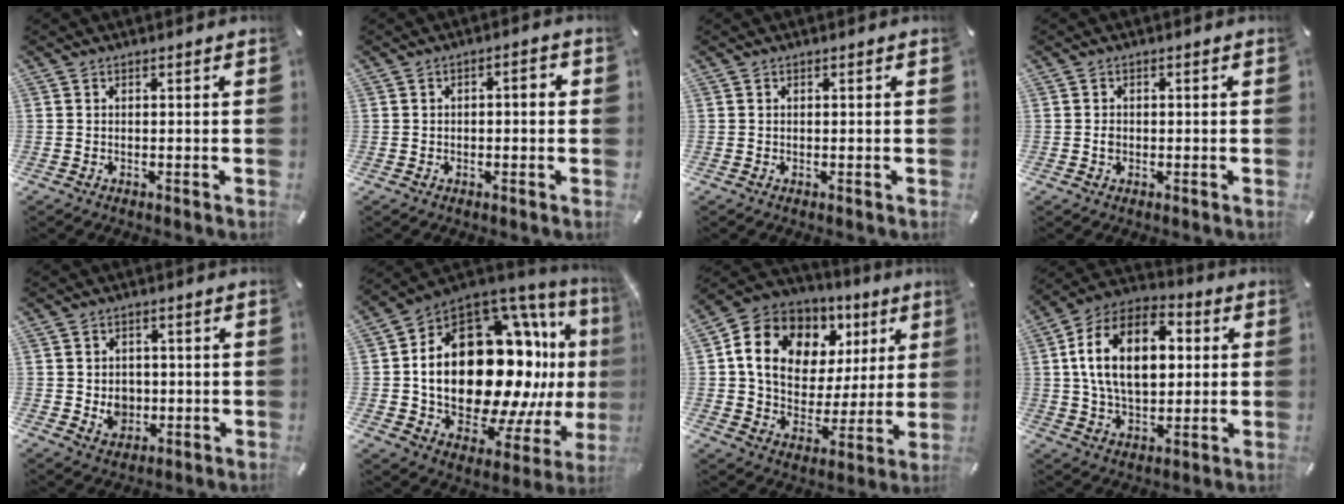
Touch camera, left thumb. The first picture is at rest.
{"total": 2.2, "force": [-0.3, 1.1, 1.9], "torque": [-0.033, 0.007, -0.009]}
{"total": 0.0}
{"total": 1.0, "force": [-0.2, 0.8, 0.6], "torque": [-0.012, 0.003, -0.004]}
{"total": 5.0, "force": [-0.4, 4.6, 2.0], "torque": [-0.015, 0.000, -0.007]}
{"total": 30.8, "force": [2.5, 18.3, 24.7], "torque": [-0.432, -0.062, 0.072]}
{"total": 15.5, "force": [5.9, 12.3, 7.3], "torque": [-0.122, -0.015, 0.113]}
{"total": 17.6, "force": [3.0, 11.4, 13.0], "torque": [-0.255, 0.004, 0.046]}